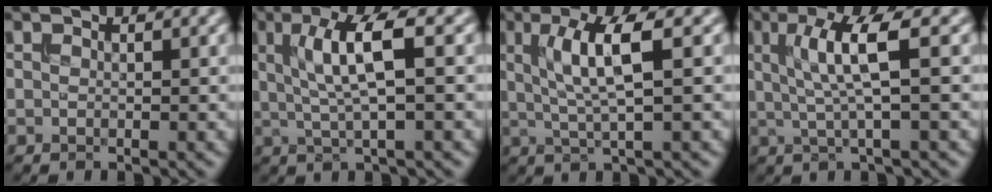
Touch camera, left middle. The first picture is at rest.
{"total": 5.3, "force": [1.0, 1.2, 5.1], "torque": [-0.099, 0.006, 0.021]}
{"total": 5.1, "force": [1.1, 1.0, 4.9], "torque": [-0.095, 0.004, 0.023]}
{"total": 4.9, "force": [0.9, 0.8, 4.7], "torque": [-0.093, 0.004, 0.019]}